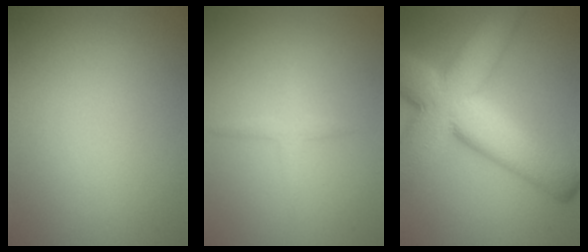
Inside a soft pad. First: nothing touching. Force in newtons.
{"total": 1.3, "press": 1.3, "slide": 0.0}
{"total": 13.1, "press": 13.0, "slide": 0.8}